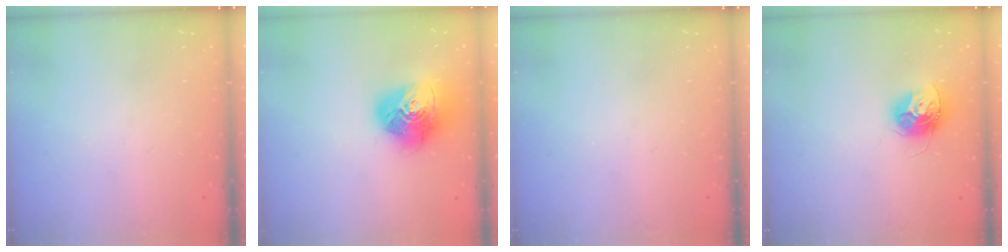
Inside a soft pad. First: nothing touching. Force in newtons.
{"total": 17.1, "press": 17.0, "slide": 2.2}
{"total": 0.0}
{"total": 11.1, "press": 11.1, "slide": 0.5}